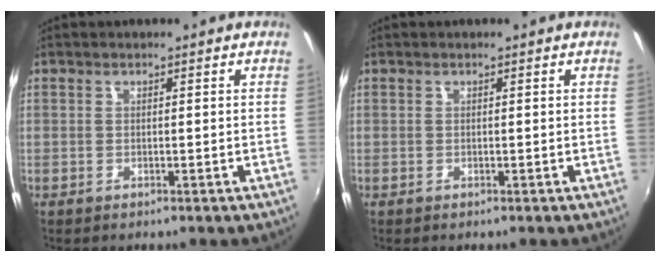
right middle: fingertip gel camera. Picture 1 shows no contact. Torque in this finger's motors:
{"motor_torque": [0.00, 0.00, 0.00, 0.00]}